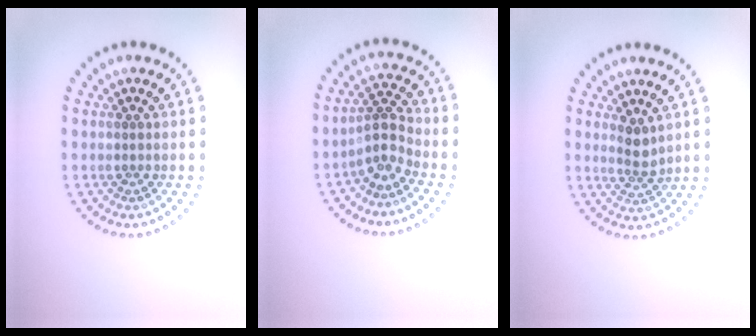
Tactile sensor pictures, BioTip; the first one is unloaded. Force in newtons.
{"total": 2.9, "press": 2.0, "slide": 2.0}
{"total": 2.0, "press": 1.6, "slide": 1.2}